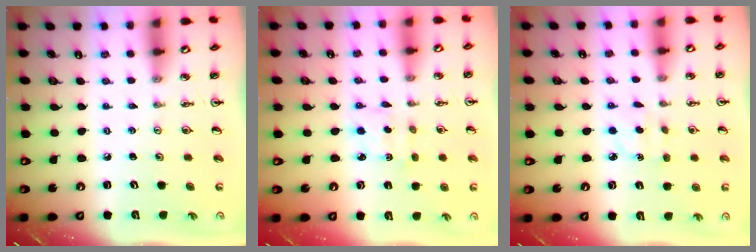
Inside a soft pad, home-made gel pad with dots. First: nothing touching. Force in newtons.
{"total": 2.4, "press": 2.3, "slide": 0.8}
{"total": 3.3, "press": 3.2, "slide": 0.6}